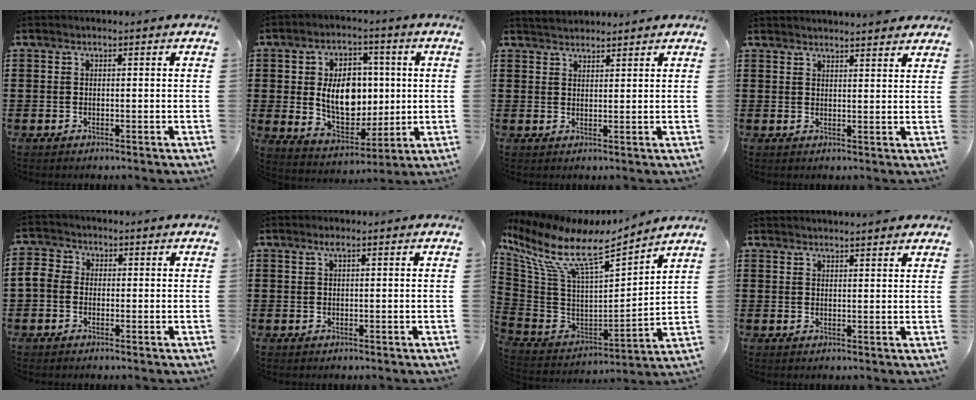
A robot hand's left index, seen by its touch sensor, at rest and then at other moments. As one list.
[{"total": 10.0, "force": [0.8, 7.1, 7.0], "torque": [-0.134, 0.012, 0.012]}, {"total": 2.1, "force": [2.1, 0.1, 0.0], "torque": [-0.006, -0.001, 0.042]}, {"total": 2.4, "force": [2.4, -0.3, 0.2], "torque": [-0.011, -0.008, 0.046]}, {"total": 2.4, "force": [-0.9, 1.9, 1.0], "torque": [-0.038, 0.003, -0.025]}, {"total": 1.1, "force": [0.5, 0.1, 1.0], "torque": [-0.020, 0.002, 0.009]}, {"total": 10.7, "force": [6.8, 2.8, 7.7], "torque": [-0.182, -0.053, 0.110]}, {"total": 2.0, "force": [2.0, -0.3, 0.3], "torque": [-0.011, -0.004, 0.039]}]